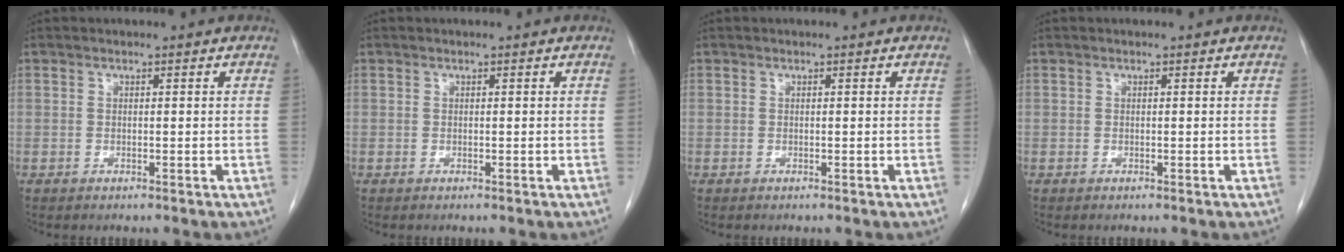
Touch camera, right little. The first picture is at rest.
{"total": 0.0}
{"total": 0.0}
{"total": 0.0}